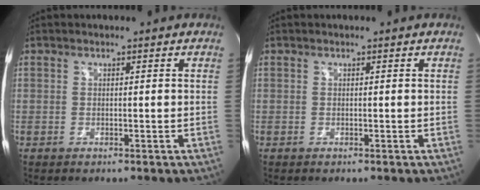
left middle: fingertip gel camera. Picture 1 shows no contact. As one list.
[{"total": 0.0}]